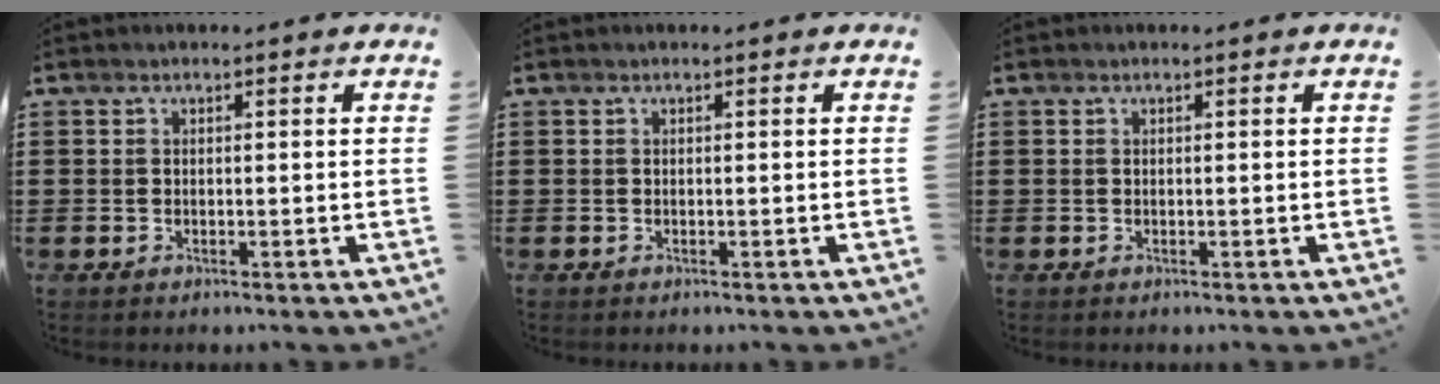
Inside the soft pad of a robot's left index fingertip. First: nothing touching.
{"total": 0.0}
{"total": 0.0}